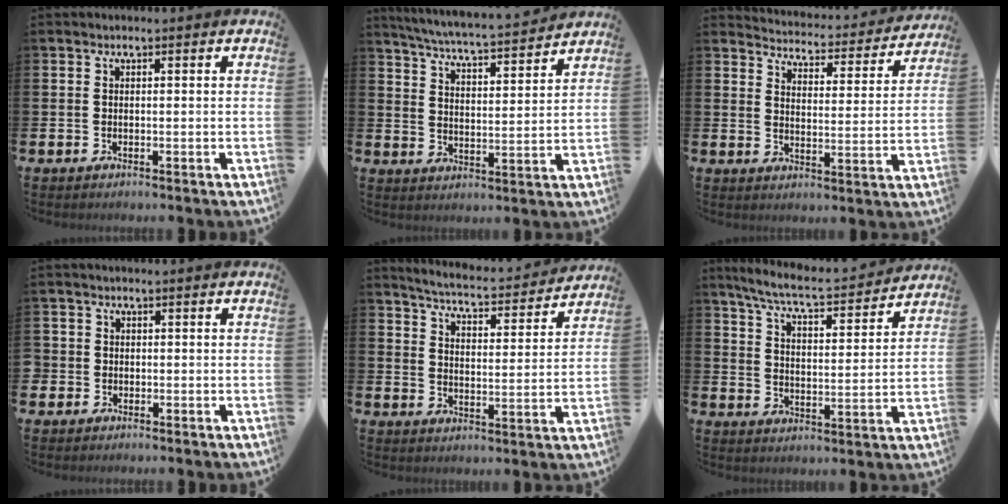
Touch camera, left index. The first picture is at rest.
{"total": 5.9, "force": [5.8, -0.1, 1.4], "torque": [-0.055, -0.046, 0.099]}
{"total": 4.3, "force": [4.2, 0.7, 0.4], "torque": [-0.026, -0.041, 0.066]}
{"total": 1.4, "force": [-0.2, 1.4, 0.0], "torque": [0.000, 0.003, -0.009]}
{"total": 5.1, "force": [5.0, 0.2, 1.1], "torque": [-0.046, -0.039, 0.082]}
{"total": 6.9, "force": [6.4, 0.6, 2.5], "torque": [-0.079, -0.043, 0.108]}